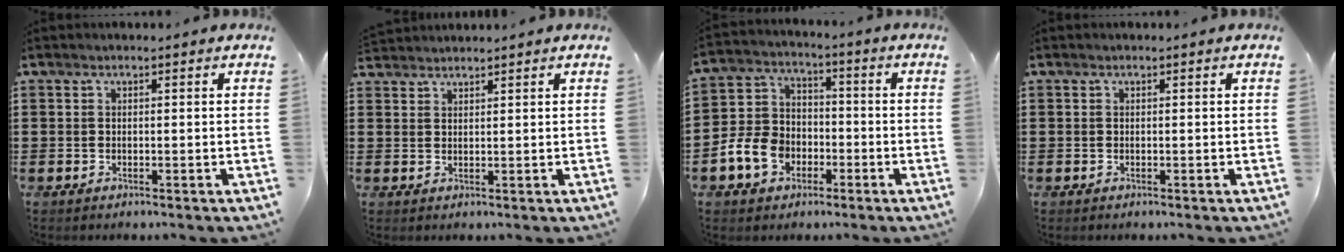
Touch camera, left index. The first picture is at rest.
{"total": 1.5, "force": [1.4, -0.1, -0.1], "torque": [-0.001, 0.000, 0.029]}
{"total": 8.5, "force": [-3.5, 6.7, 4.0], "torque": [-0.119, 0.015, -0.071]}
{"total": 0.0}